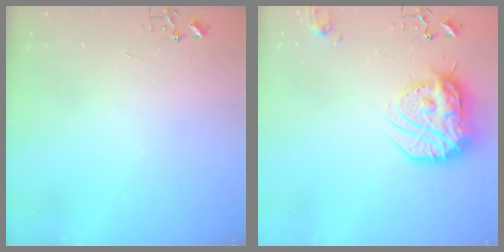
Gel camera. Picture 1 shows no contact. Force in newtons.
{"total": 19.3, "press": 19.2, "slide": 1.7}